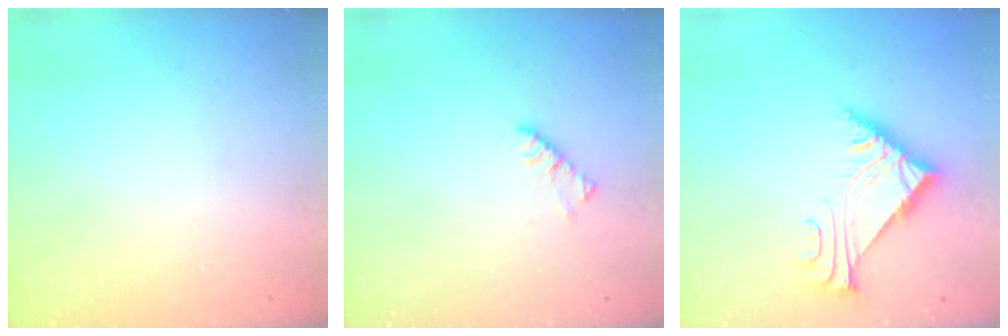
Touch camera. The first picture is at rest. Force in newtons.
{"total": 4.5, "press": 4.5, "slide": 0.5}
{"total": 6.0, "press": 6.0, "slide": 0.1}